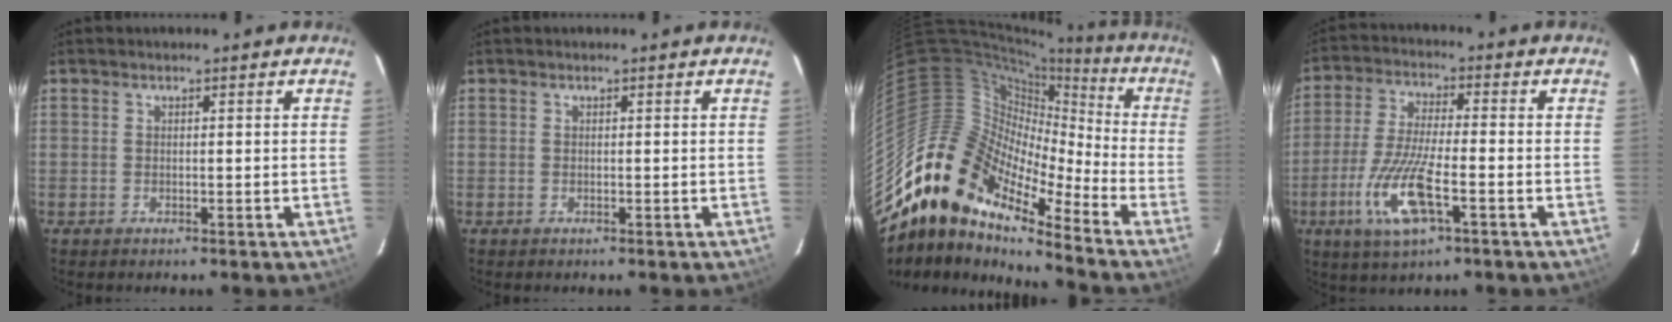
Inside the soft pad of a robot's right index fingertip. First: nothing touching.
{"total": 0.0}
{"total": 15.9, "force": [-11.2, 6.8, 9.0], "torque": [-0.128, -0.006, -0.230]}
{"total": 11.9, "force": [-4.7, 3.0, 10.6], "torque": [-0.229, -0.013, -0.091]}